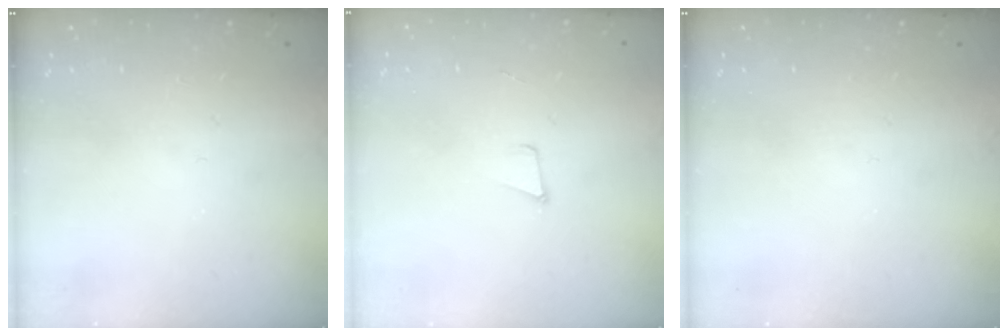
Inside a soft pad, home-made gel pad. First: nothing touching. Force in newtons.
{"total": 3.9, "press": 2.9, "slide": 2.6}
{"total": 0.0}